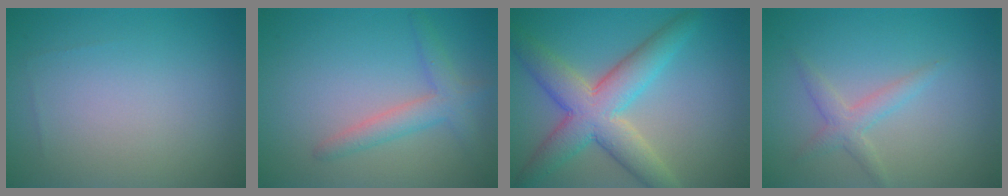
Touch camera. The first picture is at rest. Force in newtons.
{"total": 2.7, "press": 2.7, "slide": 0.3}
{"total": 8.1, "press": 8.1, "slide": 0.2}
{"total": 2.0, "press": 2.0, "slide": 0.0}